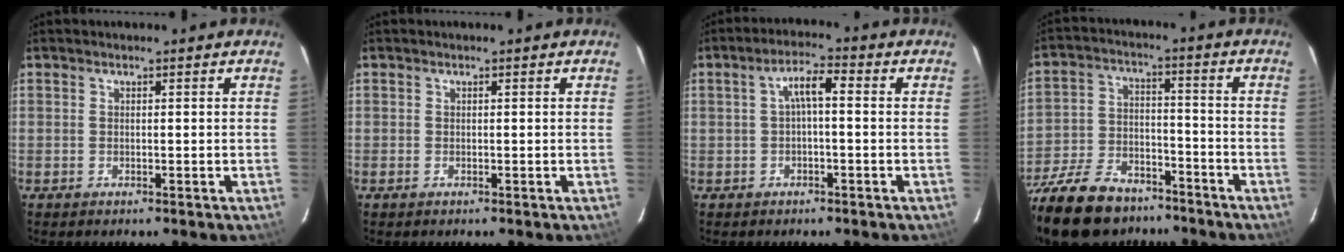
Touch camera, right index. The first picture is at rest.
{"total": 0.0}
{"total": 4.0, "force": [-0.2, 1.2, 3.8], "torque": [-0.073, 0.014, 0.000]}
{"total": 22.8, "force": [-17.2, 10.4, 10.8], "torque": [-0.249, -0.013, -0.279]}